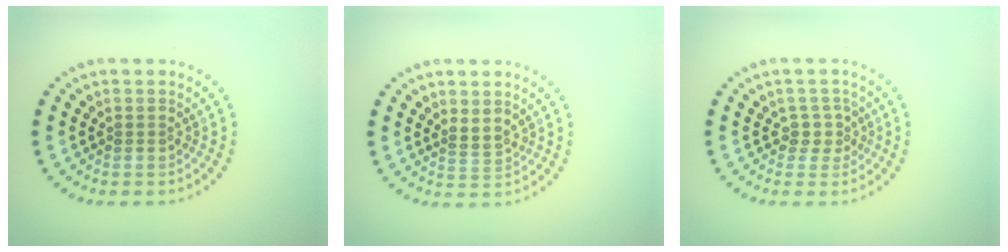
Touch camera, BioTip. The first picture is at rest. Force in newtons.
{"total": 1.4, "press": 1.2, "slide": 0.8}
{"total": 1.8, "press": 1.4, "slide": 1.1}